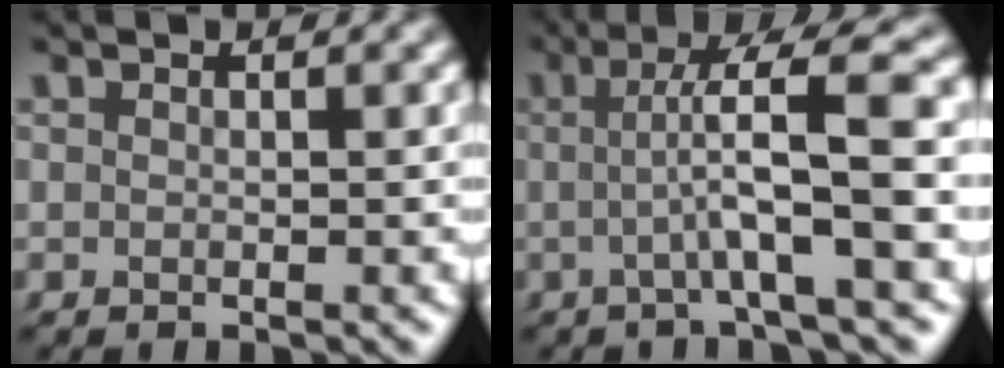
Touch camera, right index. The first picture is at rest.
{"total": 6.1, "force": [0.8, 0.5, 6.0], "torque": [-0.085, 0.021, 0.004]}